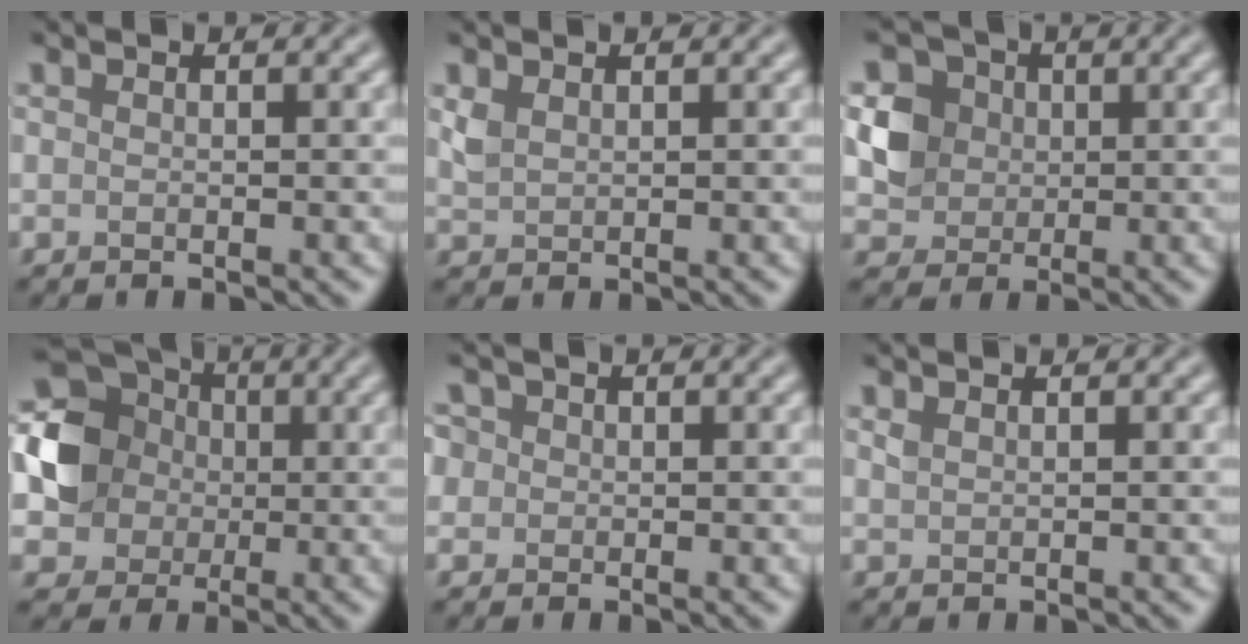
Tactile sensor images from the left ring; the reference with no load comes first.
{"total": 1.3, "force": [0.8, 0.7, 0.6], "torque": [-0.018, 0.000, 0.021]}
{"total": 3.8, "force": [0.5, 3.5, 1.4], "torque": [-0.022, 0.003, 0.007]}
{"total": 9.5, "force": [0.7, 8.6, 4.0], "torque": [-0.089, 0.016, -0.013]}
{"total": 3.7, "force": [1.5, 3.0, 1.5], "torque": [-0.032, 0.021, 0.008]}
{"total": 0.6, "force": [0.5, 0.3, 0.3], "torque": [-0.011, 0.000, 0.013]}